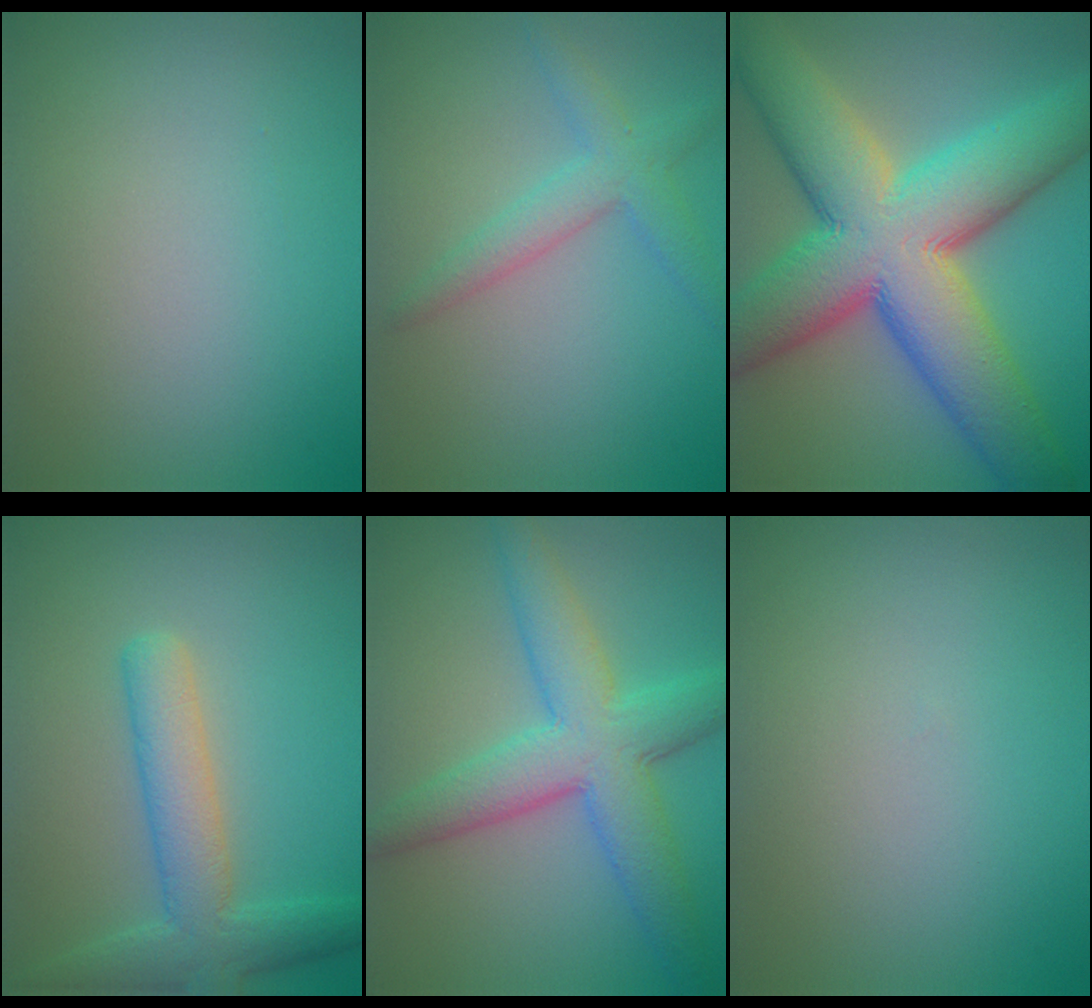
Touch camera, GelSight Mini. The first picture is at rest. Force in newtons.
{"total": 2.1, "press": 2.1, "slide": 0.1}
{"total": 15.8, "press": 15.8, "slide": 0.8}
{"total": 5.1, "press": 5.1, "slide": 0.2}
{"total": 7.1, "press": 7.1, "slide": 0.1}
{"total": 0.0}